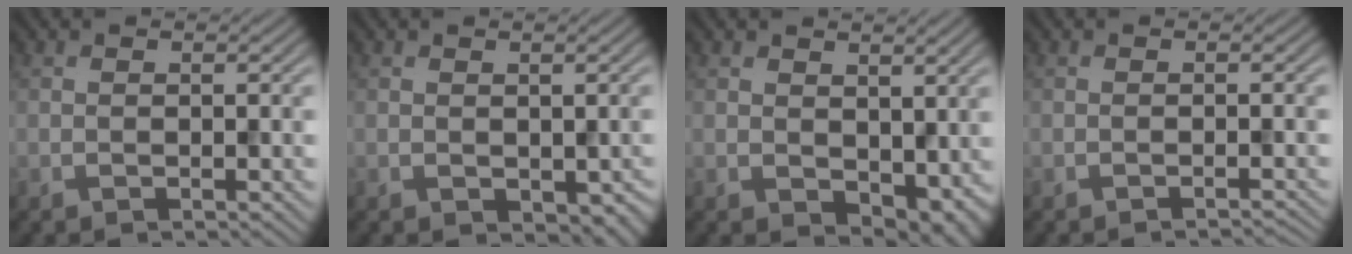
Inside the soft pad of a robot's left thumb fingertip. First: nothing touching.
{"total": 1.7, "force": [-0.1, 1.2, 1.3], "torque": [-0.022, -0.009, 0.008]}
{"total": 4.7, "force": [1.0, 3.1, 3.3], "torque": [-0.059, -0.018, 0.026]}
{"total": 1.0, "force": [-0.9, 0.1, 0.5], "torque": [0.001, 0.002, -0.018]}